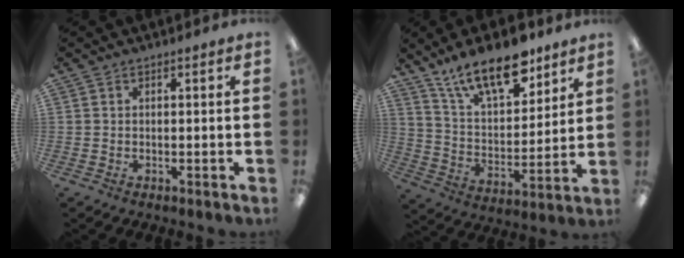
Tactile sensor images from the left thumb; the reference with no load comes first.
{"total": 17.8, "force": [12.6, 7.1, 10.4], "torque": [-0.181, -0.064, 0.217]}